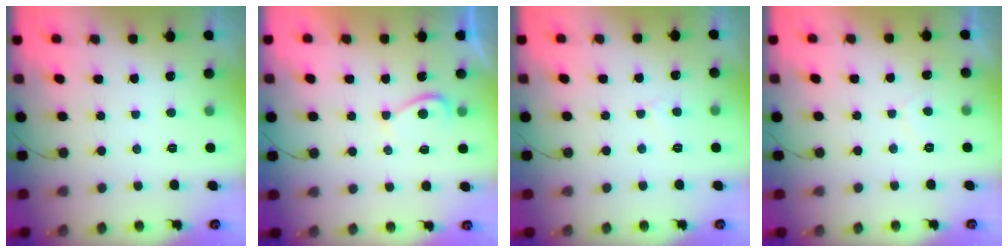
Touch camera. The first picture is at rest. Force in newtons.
{"total": 2.3, "press": 2.3, "slide": 0.5}
{"total": 2.3, "press": 2.3, "slide": 0.2}
{"total": 0.9, "press": 0.6, "slide": 0.7}